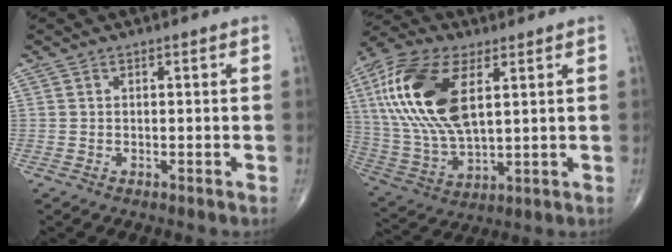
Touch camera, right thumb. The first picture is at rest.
{"total": 20.8, "force": [6.1, 10.2, 17.1], "torque": [-0.360, -0.010, 0.113]}